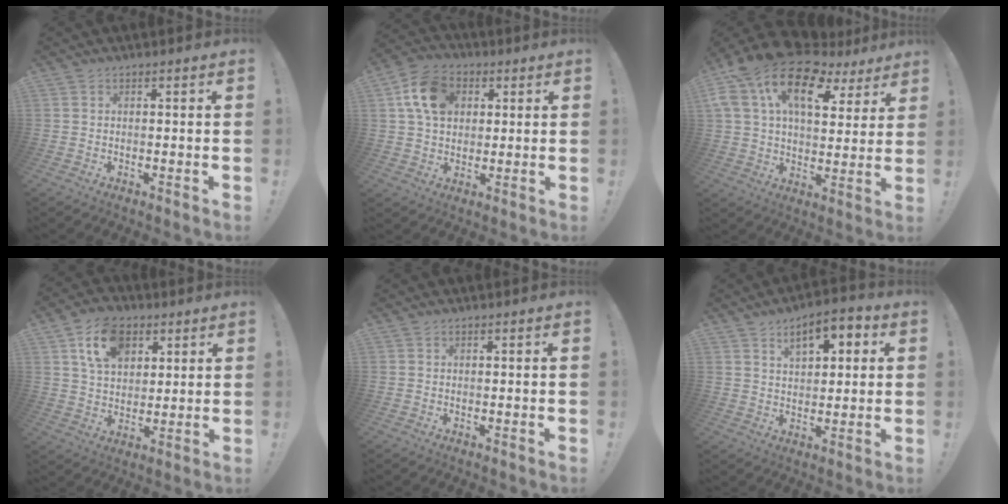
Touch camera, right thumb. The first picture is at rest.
{"total": 12.8, "force": [3.9, 9.6, 7.5], "torque": [-0.116, 0.006, 0.081]}
{"total": 17.1, "force": [9.0, 8.7, 11.6], "torque": [-0.208, -0.048, 0.156]}
{"total": 13.2, "force": [6.3, 9.2, 7.1], "torque": [-0.111, -0.014, 0.120]}
{"total": 0.0}
{"total": 8.9, "force": [4.0, 4.6, 6.4], "torque": [-0.083, -0.013, 0.065]}